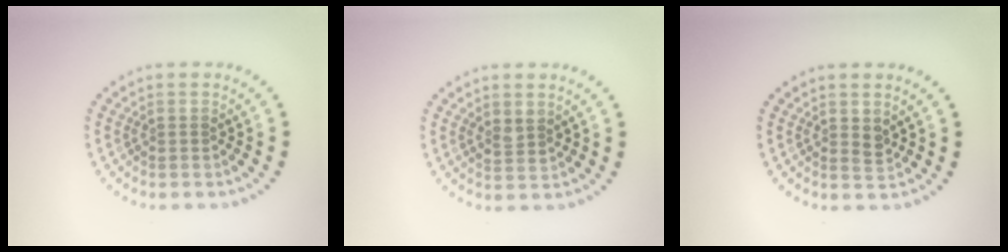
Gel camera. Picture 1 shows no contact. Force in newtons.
{"total": 1.3, "press": 1.2, "slide": 0.6}
{"total": 1.1, "press": 1.0, "slide": 0.5}